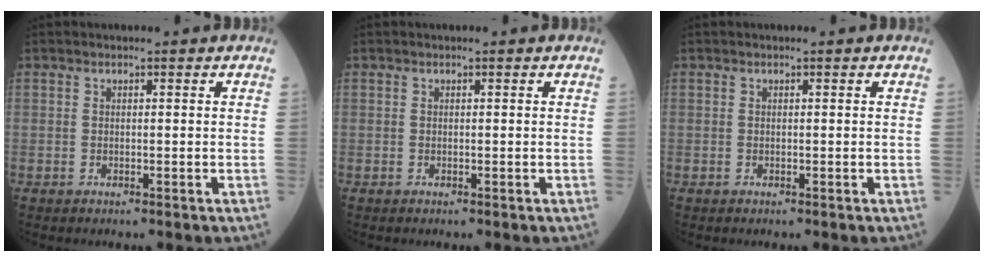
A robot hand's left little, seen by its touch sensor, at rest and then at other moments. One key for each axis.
{"total": 0.0}
{"total": 0.0}